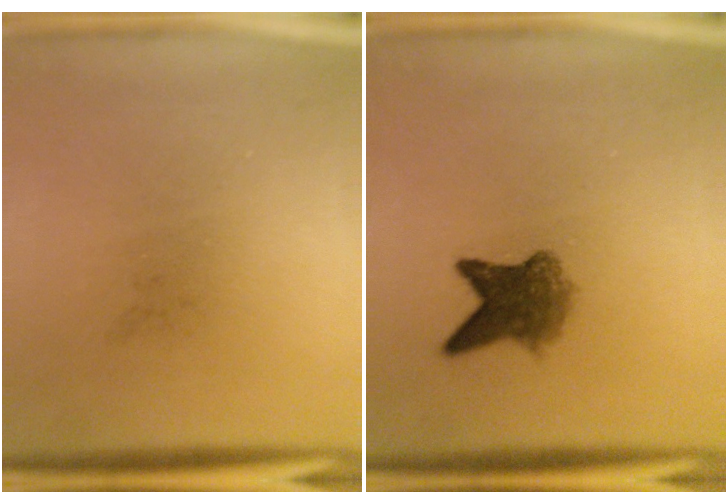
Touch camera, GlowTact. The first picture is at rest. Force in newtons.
{"total": 5.2}